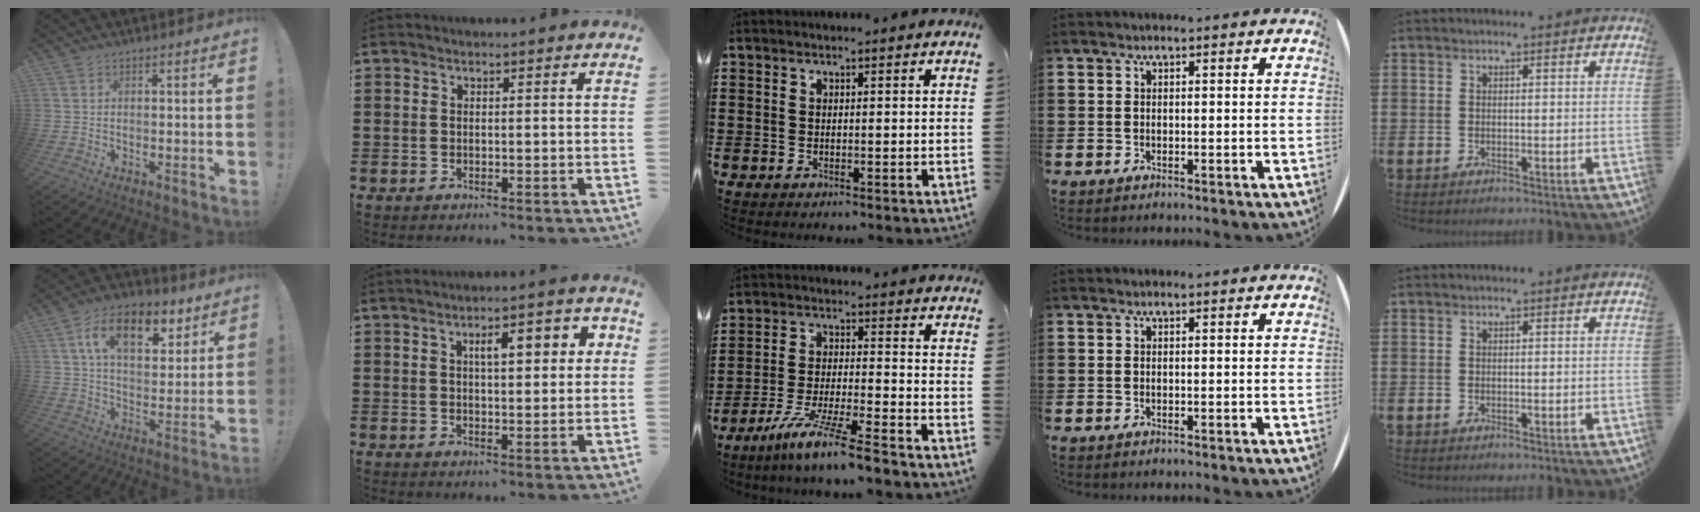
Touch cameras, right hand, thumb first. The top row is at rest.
{"thumb": {"total": 15.8, "force": [7.7, 8.4, 10.9], "torque": [-0.167, -0.023, 0.131]}, "index": {"total": 5.3, "force": [1.6, 1.9, 4.7], "torque": [-0.072, 0.002, 0.019]}, "middle": {"total": 8.5, "force": [-7.2, -0.7, 4.5], "torque": [-0.093, -0.012, -0.142]}}